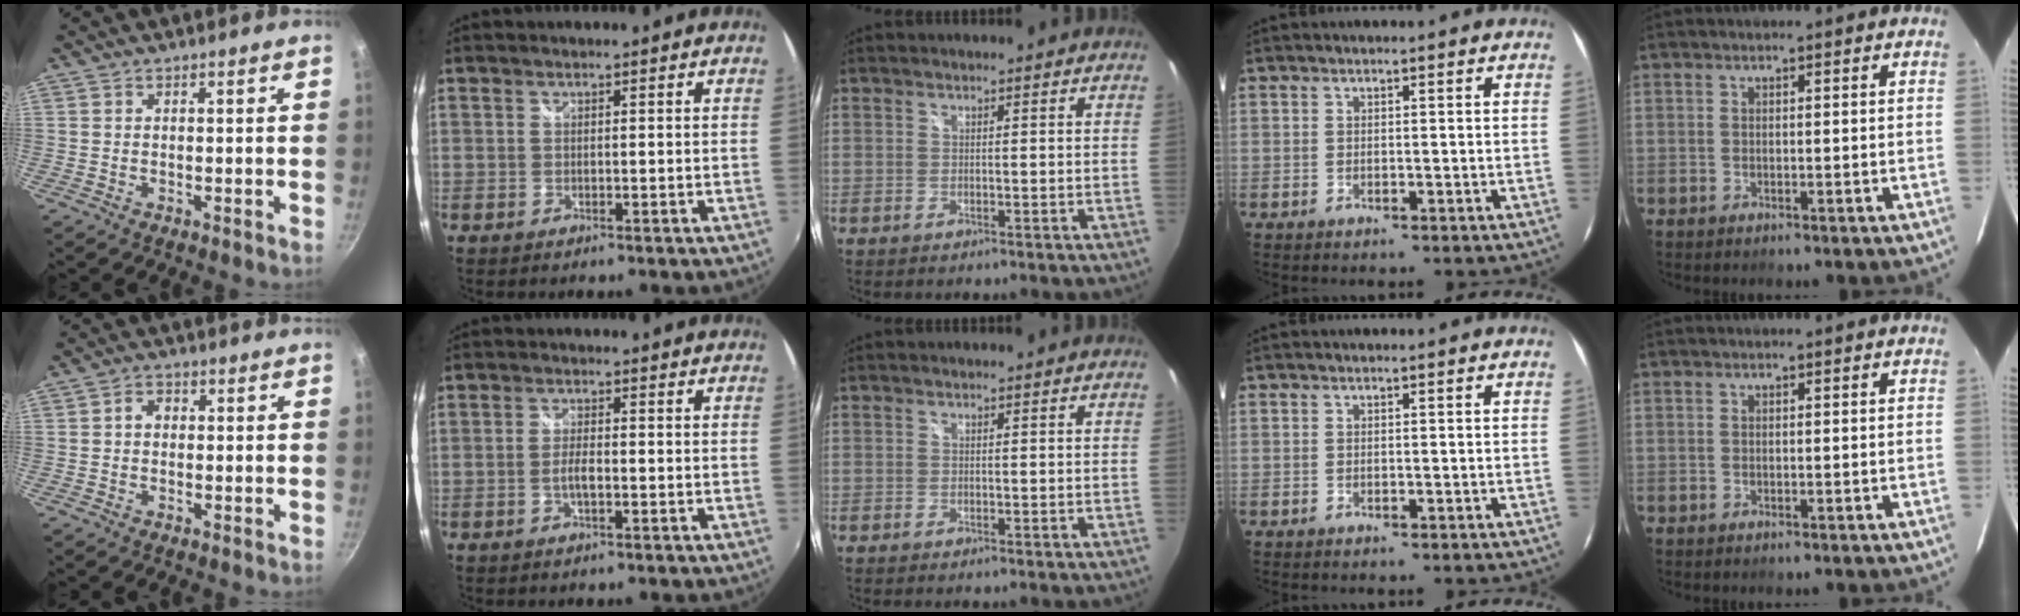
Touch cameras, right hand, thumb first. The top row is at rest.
{"thumb": {"total": 2.5, "force": [0.2, 1.9, 1.5], "torque": [-0.017, 0.008, 0.000]}, "index": {"total": 2.3, "force": [-0.8, 0.5, 2.1], "torque": [-0.049, 0.004, -0.017]}}